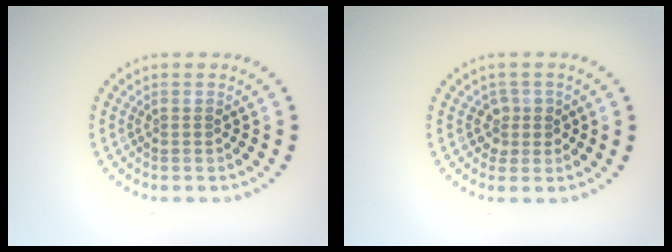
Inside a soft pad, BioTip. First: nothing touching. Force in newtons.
{"total": 1.8, "press": 1.4, "slide": 1.1}